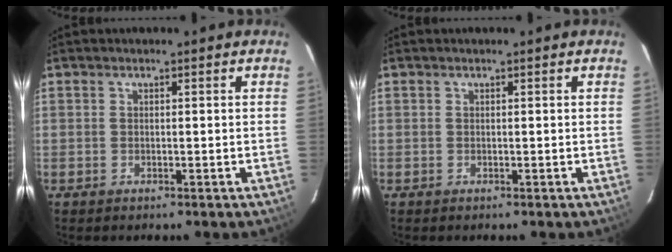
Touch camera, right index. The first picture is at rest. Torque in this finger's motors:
{"motor_torque": [0.13, 0.02, 0.04, 0.01]}